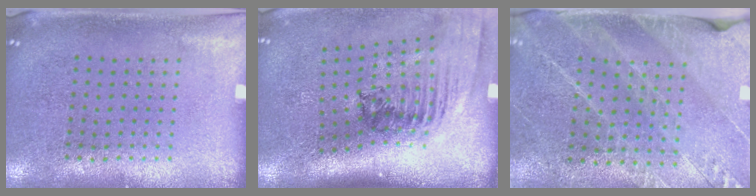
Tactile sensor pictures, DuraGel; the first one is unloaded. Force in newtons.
{"total": 2.5, "press": 1.8, "slide": 1.7}
{"total": 2.7, "press": 2.7, "slide": 0.1}